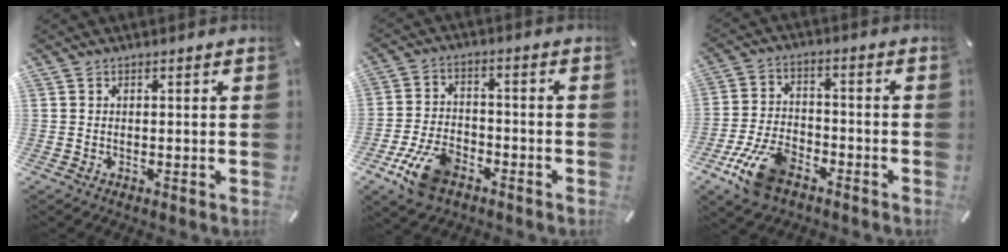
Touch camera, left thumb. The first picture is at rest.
{"total": 10.5, "force": [-5.8, 6.0, 6.4], "torque": [-0.136, 0.027, -0.105]}
{"total": 11.8, "force": [-6.9, 6.3, 7.1], "torque": [-0.139, 0.036, -0.124]}